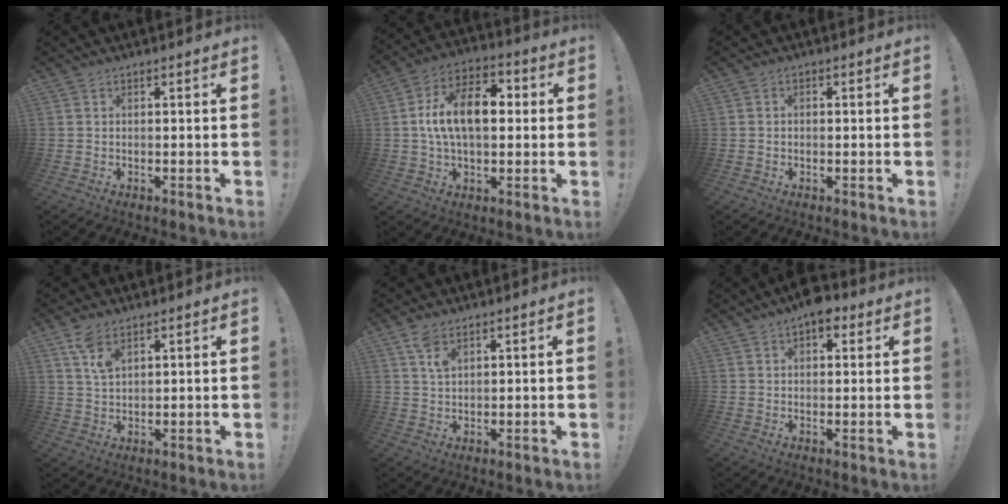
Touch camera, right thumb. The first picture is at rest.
{"total": 16.0, "force": [1.4, 9.1, 13.1], "torque": [-0.233, 0.020, 0.026]}
{"total": 1.0, "force": [-0.6, 0.7, 0.5], "torque": [-0.015, 0.006, -0.009]}
{"total": 6.2, "force": [3.8, 2.8, 4.0], "torque": [-0.070, -0.017, 0.069]}
{"total": 4.5, "force": [2.8, 2.1, 2.9], "torque": [-0.055, -0.009, 0.050]}
{"total": 5.9, "force": [3.6, 3.1, 3.6], "torque": [-0.039, -0.016, 0.059]}